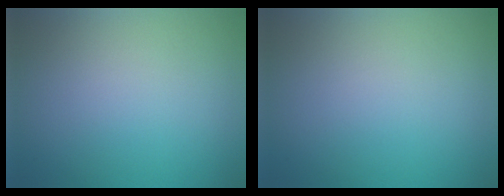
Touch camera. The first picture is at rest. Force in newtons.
{"total": 0.0}